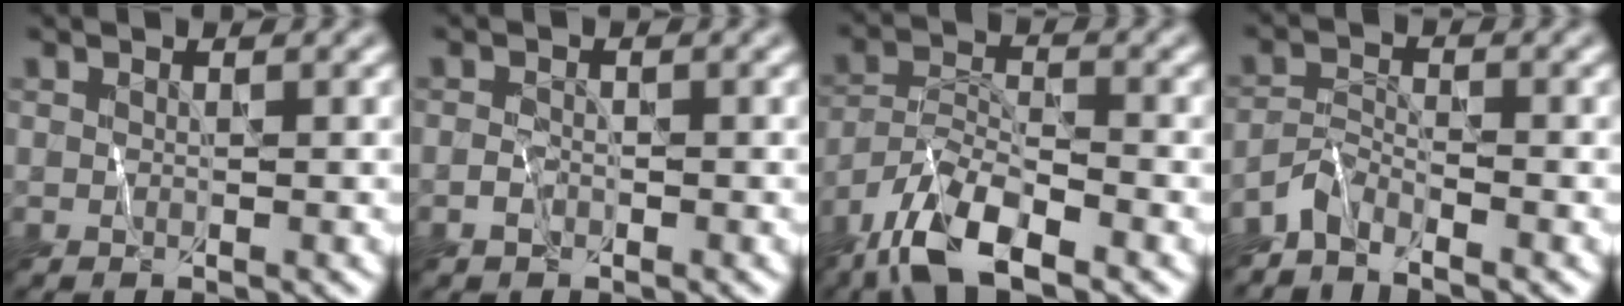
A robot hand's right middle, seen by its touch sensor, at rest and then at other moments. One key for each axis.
{"total": 0.8, "fx": -0.7, "fy": 0.5, "fz": 0.2, "tx": -0.005, "ty": 0.004, "tz": -0.013}
{"total": 7.2, "fx": -5.3, "fy": 2.3, "fz": 4.3, "tx": -0.079, "ty": 0.000, "tz": -0.103}
{"total": 2.4, "fx": -2.3, "fy": 0.3, "fz": 0.6, "tx": -0.014, "ty": 0.005, "tz": -0.052}